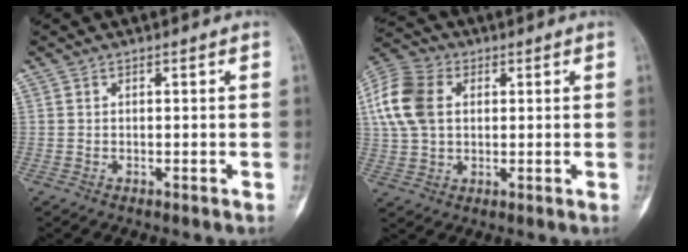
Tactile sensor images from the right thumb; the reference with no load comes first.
{"total": 13.4, "force": [2.8, 9.4, 9.1], "torque": [-0.189, 0.014, 0.050]}